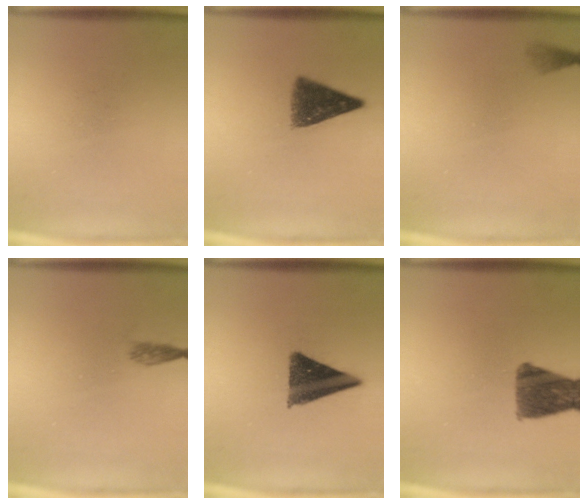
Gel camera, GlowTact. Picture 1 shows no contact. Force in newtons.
{"total": 8.0}
{"total": 1.0}
{"total": 1.3}
{"total": 11.2}
{"total": 10.1}